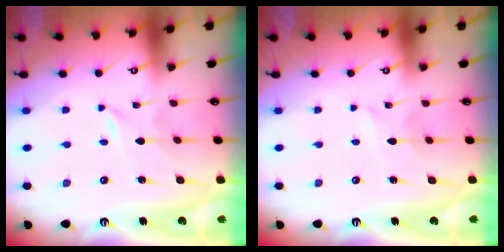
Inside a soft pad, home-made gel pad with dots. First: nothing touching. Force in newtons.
{"total": 3.1, "press": 3.1, "slide": 0.3}